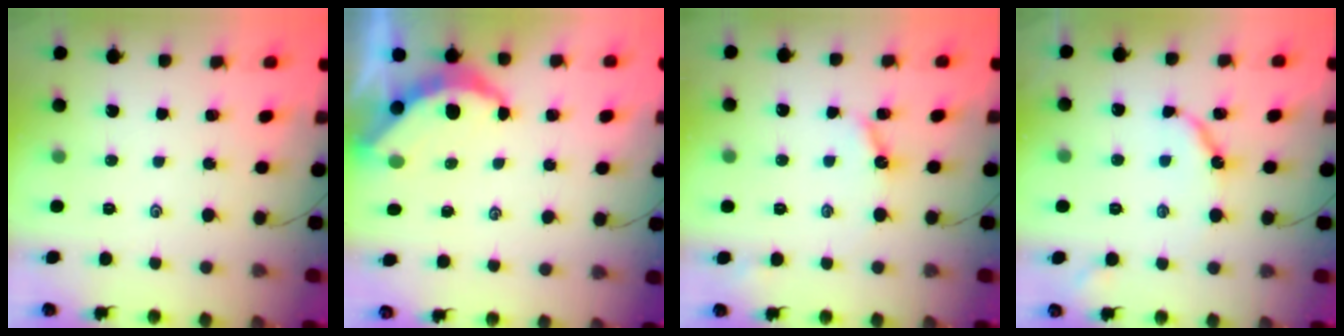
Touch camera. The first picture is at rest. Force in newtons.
{"total": 6.5, "press": 6.5, "slide": 0.5}
{"total": 6.3, "press": 6.3, "slide": 0.1}
{"total": 7.3, "press": 7.3, "slide": 0.7}